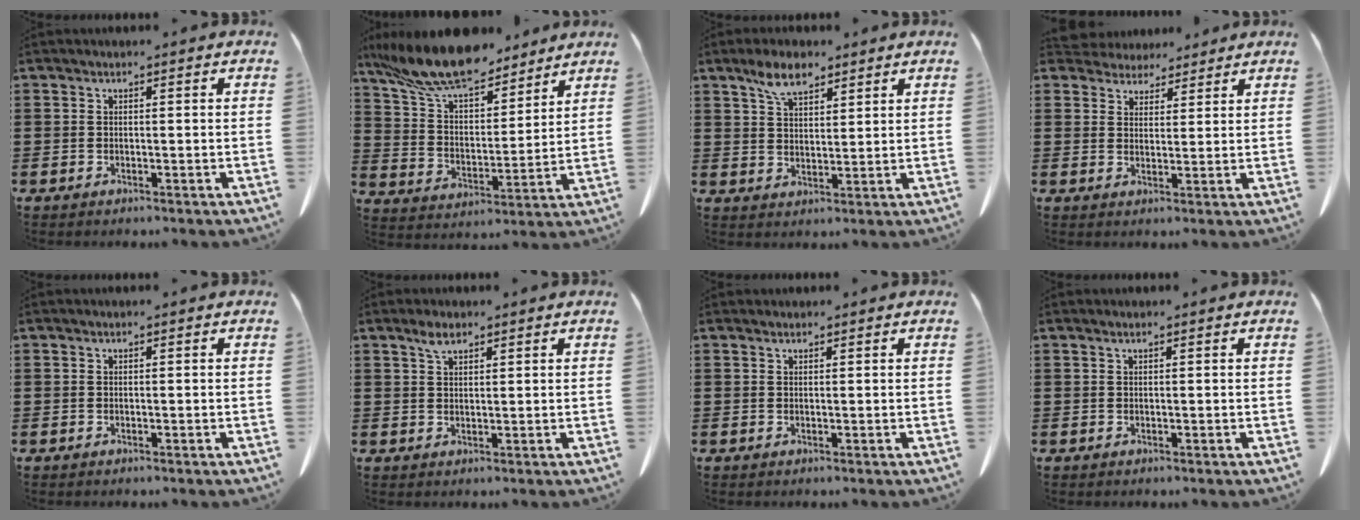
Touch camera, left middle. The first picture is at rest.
{"total": 12.3, "force": [10.4, 2.7, 6.1], "torque": [-0.157, -0.046, 0.188]}
{"total": 5.9, "force": [4.1, 2.5, 3.5], "torque": [-0.079, 0.002, 0.076]}
{"total": 3.6, "force": [3.4, 1.3, -0.1], "torque": [-0.012, -0.007, 0.065]}
{"total": 0.0}
{"total": 2.6, "force": [1.8, 1.0, 1.6], "torque": [-0.036, 0.002, 0.034]}
{"total": 0.8, "force": [0.8, 0.3, 0.1], "torque": [-0.004, -0.002, 0.016]}
{"total": 0.6, "force": [0.4, 0.0, 0.4], "torque": [-0.008, -0.002, 0.009]}